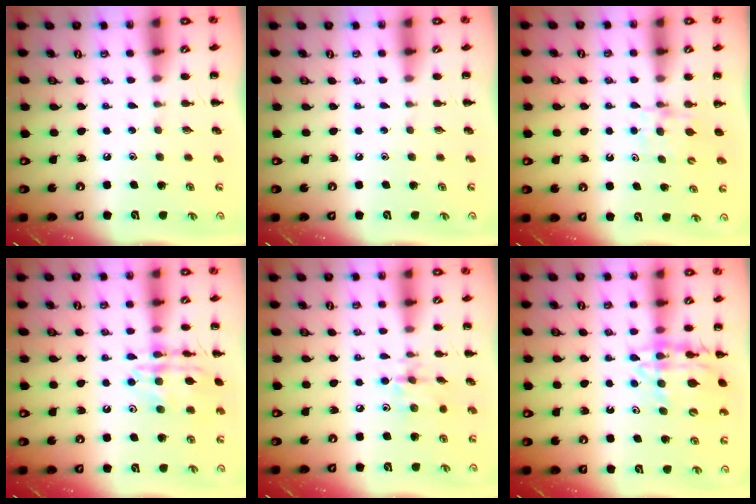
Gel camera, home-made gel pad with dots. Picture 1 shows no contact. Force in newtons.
{"total": 0.0}
{"total": 4.1, "press": 3.9, "slide": 1.4}
{"total": 15.2, "press": 15.2, "slide": 0.8}
{"total": 5.4, "press": 5.4, "slide": 0.5}
{"total": 14.3, "press": 14.1, "slide": 2.7}